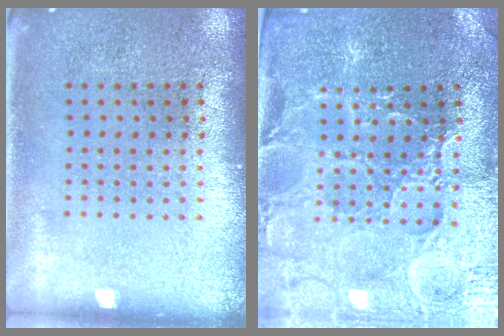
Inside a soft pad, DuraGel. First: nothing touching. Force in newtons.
{"total": 3.3, "press": 3.3, "slide": 0.5}